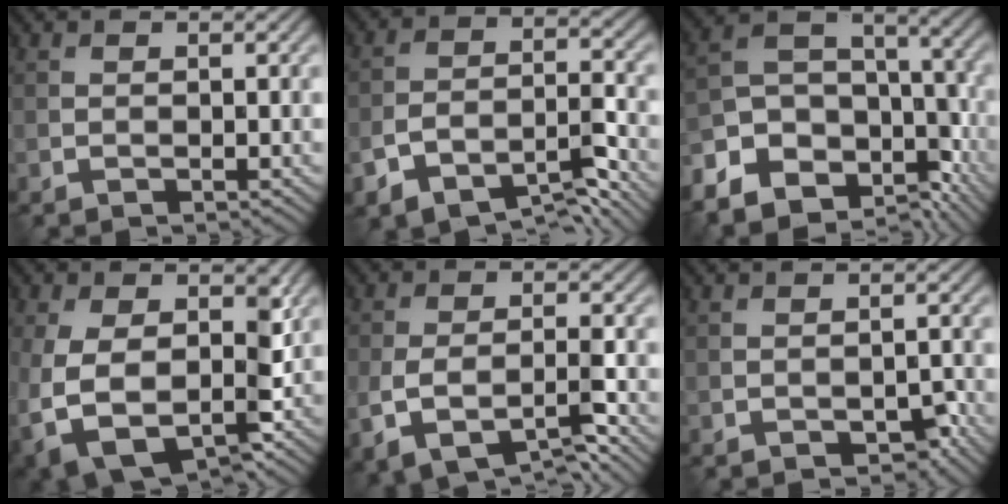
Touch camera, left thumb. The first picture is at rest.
{"total": 8.4, "force": [-6.2, 3.1, 4.8], "torque": [-0.078, -0.003, -0.115]}
{"total": 14.5, "force": [-8.1, 9.4, 7.4], "torque": [-0.199, -0.045, -0.117]}
{"total": 10.3, "force": [-2.0, 6.7, 7.6], "torque": [-0.169, -0.035, -0.024]}
{"total": 7.3, "force": [-3.8, 3.0, 5.5], "torque": [-0.107, -0.008, -0.067]}
{"total": 2.4, "force": [-1.4, 1.2, 1.5], "torque": [-0.021, -0.002, -0.017]}